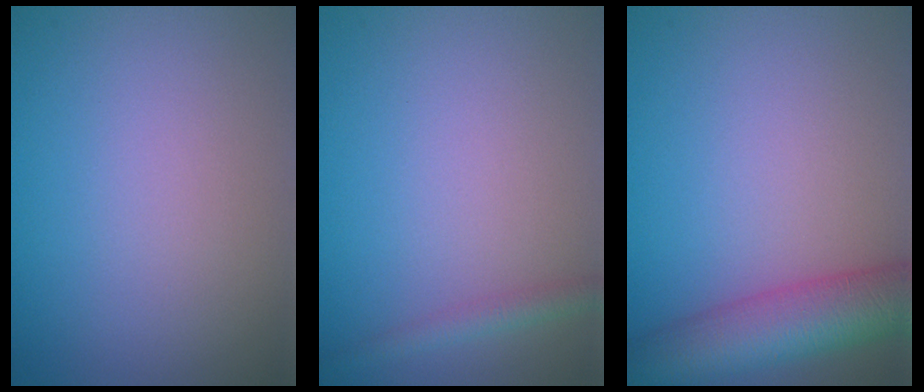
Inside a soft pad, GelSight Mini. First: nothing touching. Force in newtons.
{"total": 1.6, "press": 1.6, "slide": 0.1}
{"total": 7.7, "press": 7.7, "slide": 0.4}